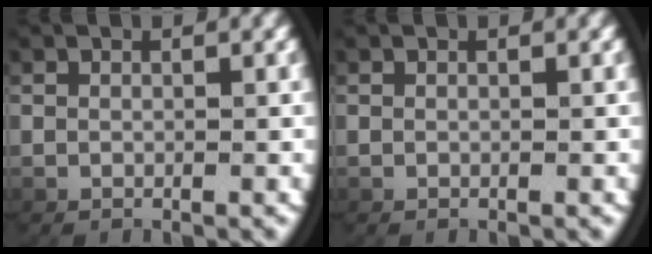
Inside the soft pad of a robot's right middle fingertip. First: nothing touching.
{"total": 0.0}